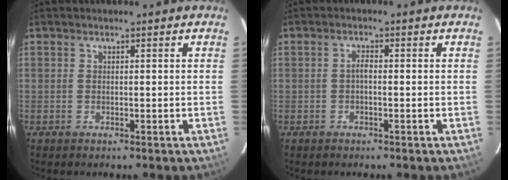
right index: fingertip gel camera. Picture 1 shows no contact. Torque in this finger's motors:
{"motor_torque": [0.24, -0.05, 0.13, 0.04]}